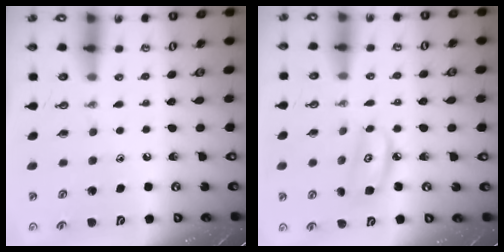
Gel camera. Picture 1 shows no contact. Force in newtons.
{"total": 6.0, "press": 6.0, "slide": 0.5}